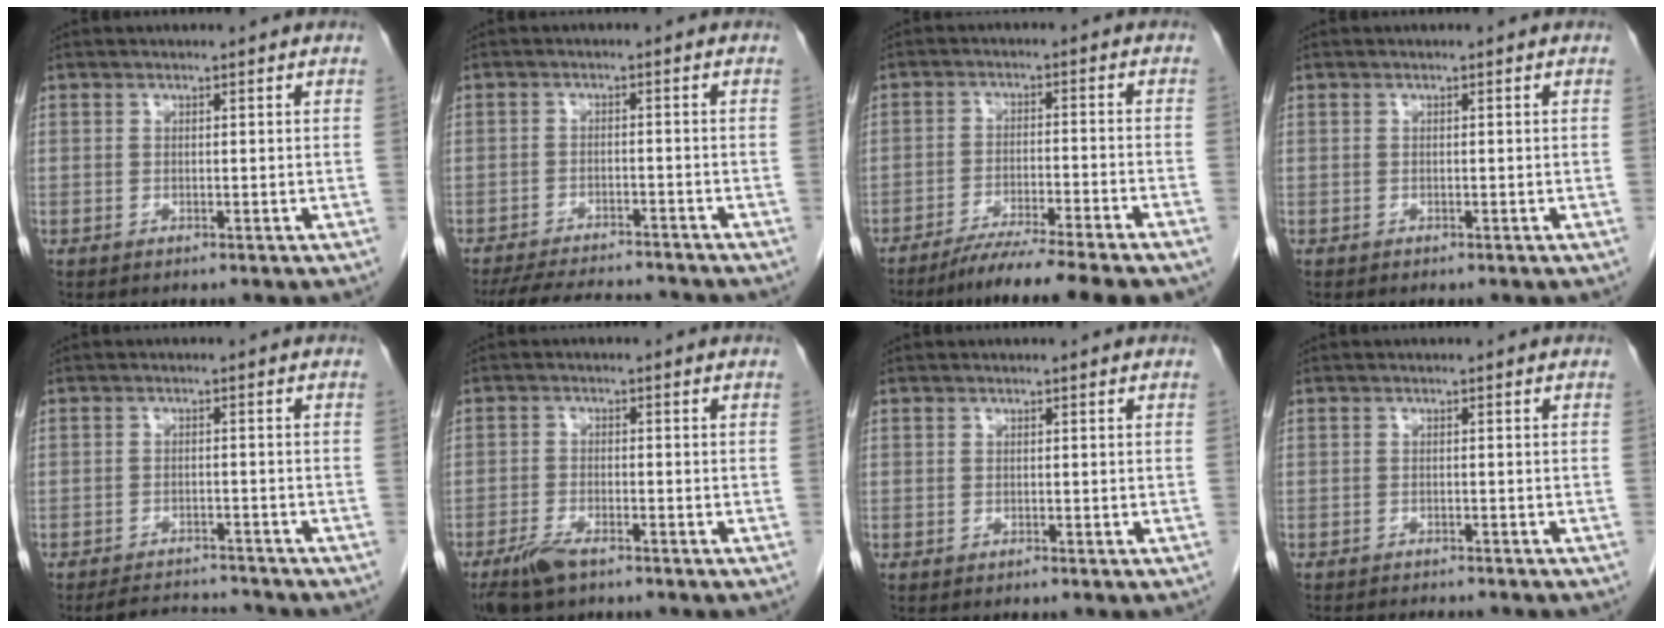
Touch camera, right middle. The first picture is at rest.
{"total": 11.4, "force": [-10.6, 1.8, 3.9], "torque": [-0.064, -0.004, -0.150]}
{"total": 10.6, "force": [-8.8, -1.1, 5.9], "torque": [-0.076, -0.029, -0.136]}
{"total": 0.0}
{"total": 5.1, "force": [-5.1, 0.4, 0.2], "torque": [-0.002, 0.000, -0.082]}
{"total": 4.6, "force": [-3.3, 1.6, 2.7], "torque": [-0.057, -0.005, -0.056]}
{"total": 0.0}
{"total": 5.4, "force": [-5.0, 0.8, 1.8], "torque": [-0.019, -0.007, -0.070]}